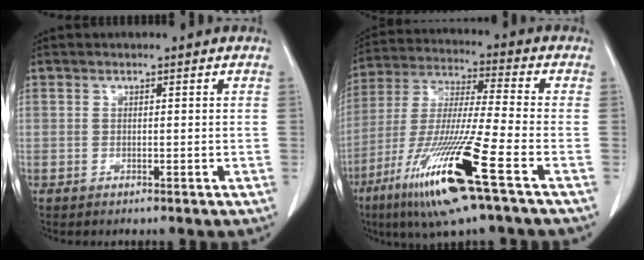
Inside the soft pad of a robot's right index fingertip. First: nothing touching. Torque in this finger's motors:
{"motor_torque": [1.90, -0.24, 1.01, 0.21]}